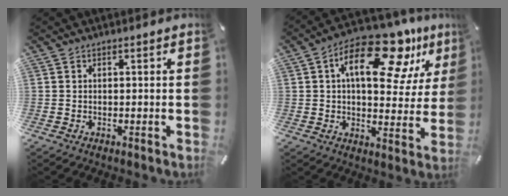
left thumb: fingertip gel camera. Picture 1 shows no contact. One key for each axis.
{"total": 18.5, "fx": 9.8, "fy": 9.0, "fz": 12.9, "tx": -0.194, "ty": -0.045, "tz": 0.159}